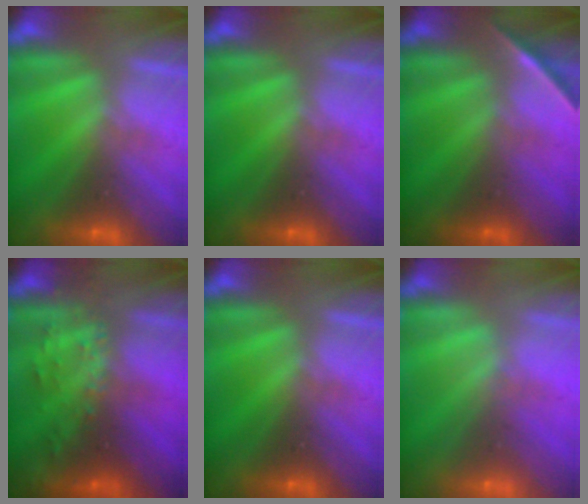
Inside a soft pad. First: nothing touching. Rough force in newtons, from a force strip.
{"total": 0.0}
{"total": 1.6}
{"total": 2.7}
{"total": 0.0}
{"total": 1.8}